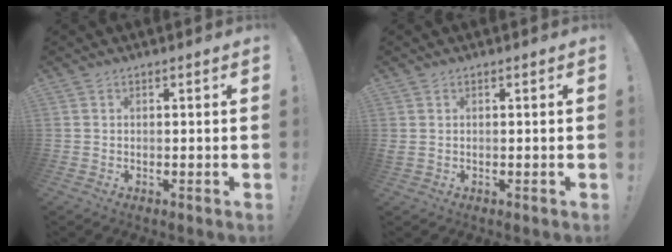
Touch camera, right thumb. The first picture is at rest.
{"total": 0.7, "force": [0.4, 0.1, 0.5], "torque": [-0.013, 0.000, 0.008]}